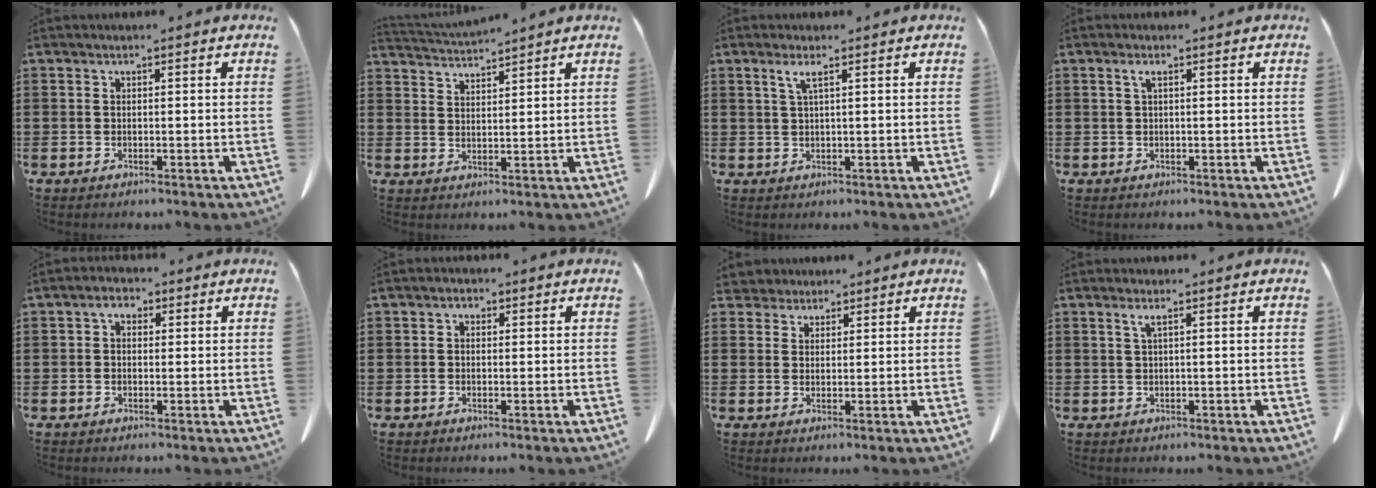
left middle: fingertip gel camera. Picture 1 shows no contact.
{"total": 3.0, "force": [2.9, -0.4, 0.4], "torque": [-0.017, -0.014, 0.052]}
{"total": 2.0, "force": [0.8, -0.1, 1.8], "torque": [-0.037, -0.001, 0.014]}
{"total": 1.2, "force": [0.4, 0.2, 1.2], "torque": [-0.024, 0.001, 0.006]}
{"total": 2.1, "force": [0.6, 1.3, 1.5], "torque": [-0.034, 0.009, 0.009]}
{"total": 1.1, "force": [0.1, 0.8, 0.8], "torque": [-0.017, 0.007, 0.000]}
{"total": 2.7, "force": [2.5, 1.2, 0.1], "torque": [-0.011, 0.002, 0.048]}
{"total": 1.2, "force": [0.5, -0.1, 1.1], "torque": [-0.023, -0.001, 0.009]}